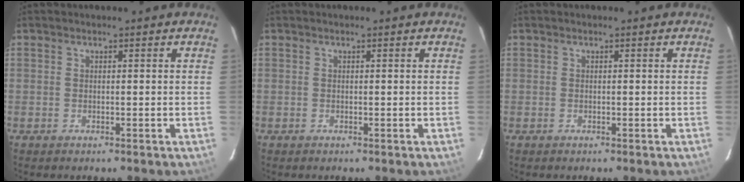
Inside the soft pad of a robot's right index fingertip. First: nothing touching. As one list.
[{"total": 0.0}, {"total": 0.0}]